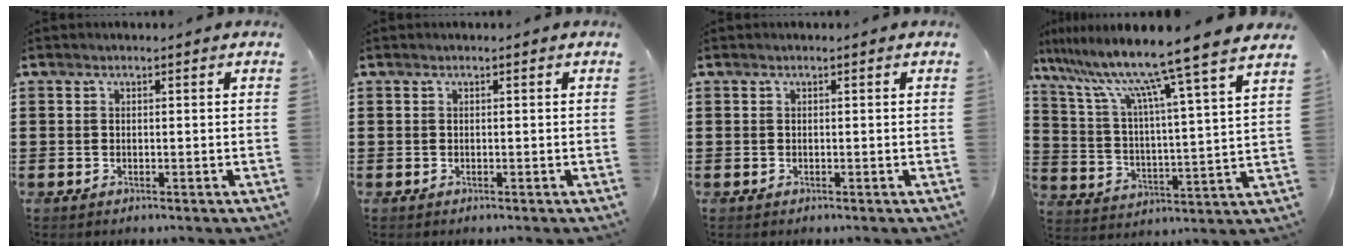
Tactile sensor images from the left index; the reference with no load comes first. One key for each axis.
{"total": 0.0}
{"total": 0.0}
{"total": 11.0, "fx": 9.3, "fy": -1.7, "fz": 5.6, "tx": -0.146, "ty": -0.069, "tz": 0.146}